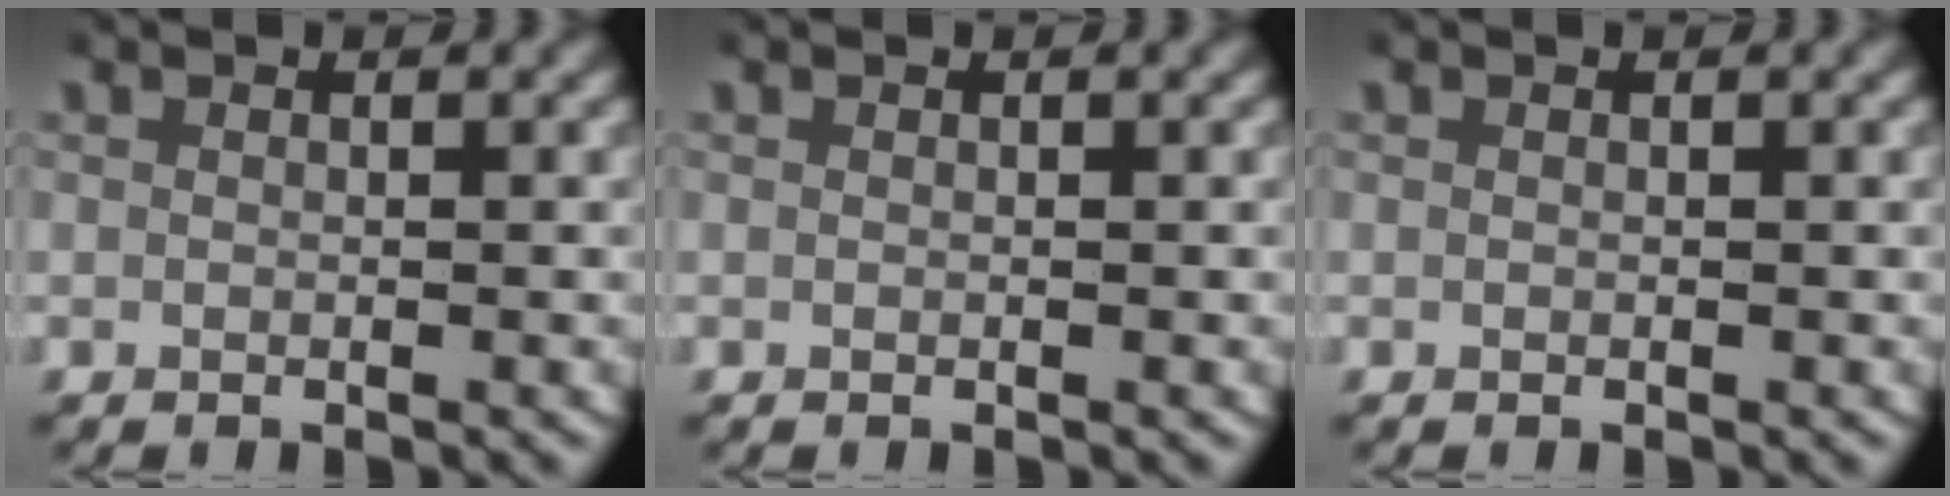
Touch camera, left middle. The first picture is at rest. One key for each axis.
{"total": 0.0}
{"total": 0.0}